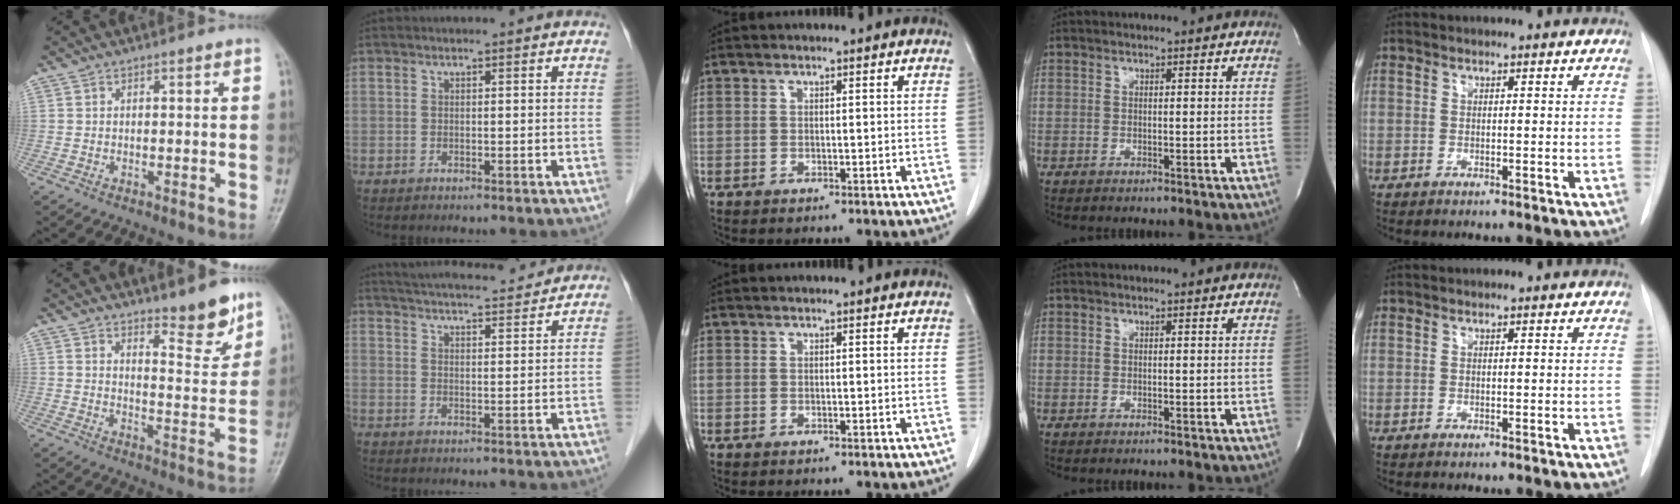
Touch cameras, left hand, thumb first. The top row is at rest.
{"thumb": {"total": 7.6, "force": [6.0, 1.8, 4.3], "torque": [-0.043, -0.057, 0.093]}, "index": {"total": 14.1, "force": [13.3, 1.5, 4.3], "torque": [-0.074, 0.024, 0.191]}}